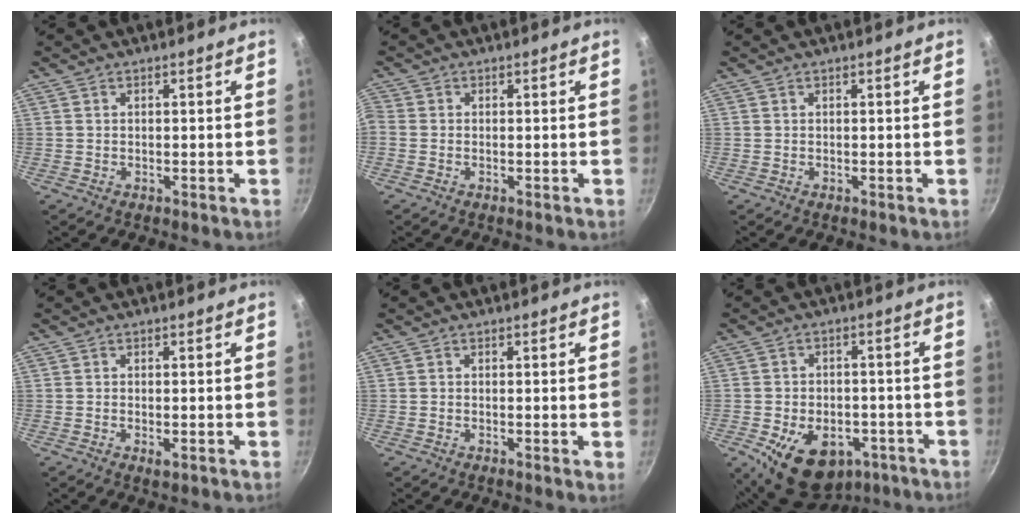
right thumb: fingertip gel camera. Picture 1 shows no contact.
{"total": 1.1, "force": [-0.4, 0.8, 0.6], "torque": [-0.018, 0.002, -0.014]}
{"total": 0.0}
{"total": 1.6, "force": [-0.5, 0.6, 1.4], "torque": [-0.028, -0.003, -0.009]}
{"total": 0.7, "force": [0.0, 0.0, 0.7], "torque": [-0.011, -0.003, -0.005]}
{"total": 15.1, "force": [-6.5, 10.1, 9.2], "torque": [-0.119, 0.016, -0.084]}